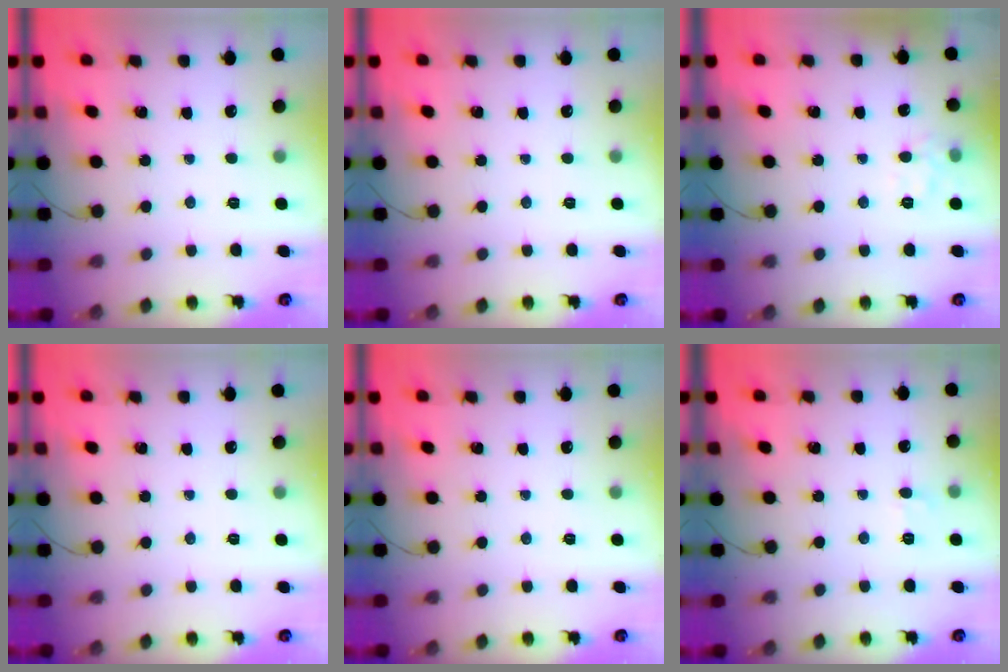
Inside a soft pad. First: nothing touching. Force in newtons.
{"total": 0.0}
{"total": 4.7, "press": 4.5, "slide": 1.3}
{"total": 0.0}
{"total": 0.0}
{"total": 4.8, "press": 4.6, "slide": 1.3}